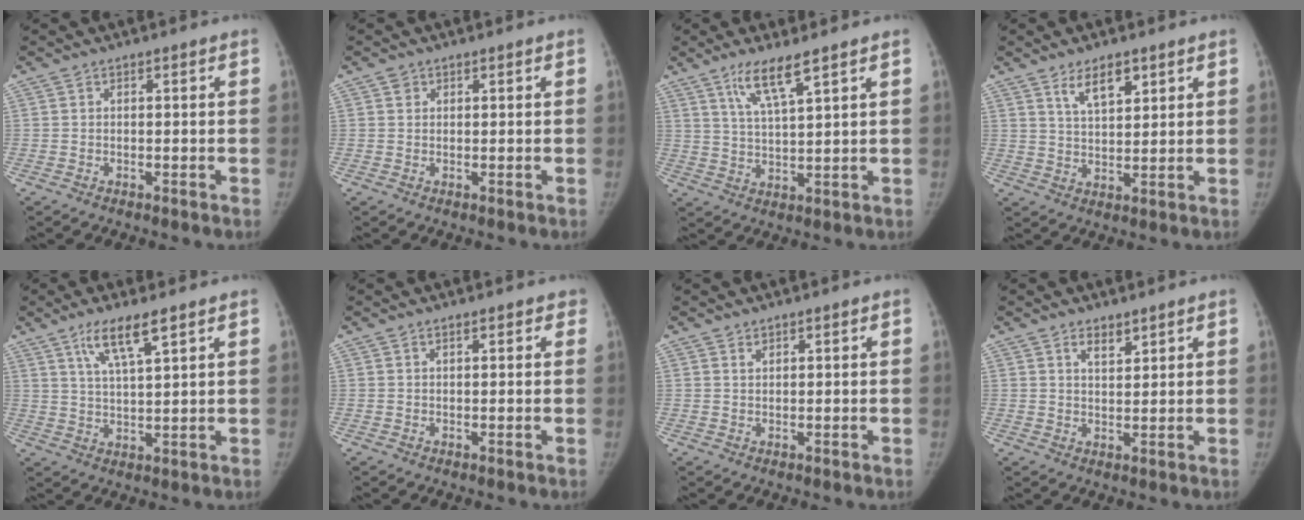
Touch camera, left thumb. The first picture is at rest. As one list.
[{"total": 1.0, "force": [0.5, 0.9, 0.2], "torque": [0.005, -0.001, 0.006]}, {"total": 6.9, "force": [4.5, 0.7, 5.2], "torque": [-0.102, -0.026, 0.092]}, {"total": 6.1, "force": [3.7, 2.6, 4.1], "torque": [-0.052, -0.027, 0.066]}, {"total": 7.4, "force": [4.5, 1.3, 5.8], "torque": [-0.108, -0.021, 0.089]}, {"total": 1.4, "force": [1.0, 0.7, 0.8], "torque": [0.006, -0.002, 0.005]}, {"total": 1.0, "force": [0.7, 0.6, 0.4], "torque": [0.003, -0.005, 0.012]}, {"total": 3.0, "force": [2.2, 1.3, 1.6], "torque": [-0.017, -0.017, 0.040]}]